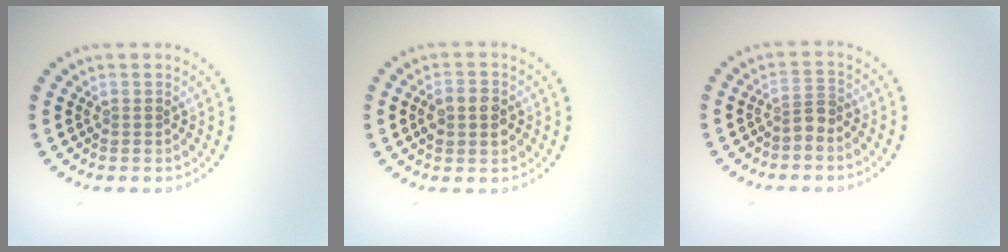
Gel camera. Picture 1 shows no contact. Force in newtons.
{"total": 2.9, "press": 2.9, "slide": 0.0}
{"total": 1.6, "press": 1.2, "slide": 1.0}